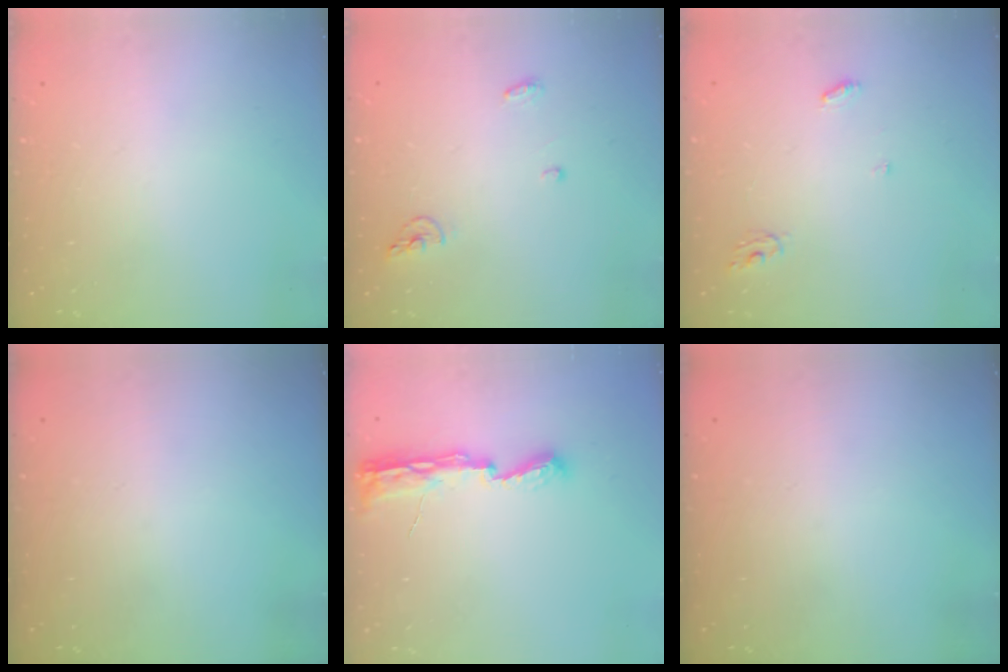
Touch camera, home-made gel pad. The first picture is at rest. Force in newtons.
{"total": 5.2, "press": 5.0, "slide": 1.2}
{"total": 4.1, "press": 4.1, "slide": 0.2}
{"total": 0.0}
{"total": 8.0, "press": 8.0, "slide": 0.8}
{"total": 0.0}